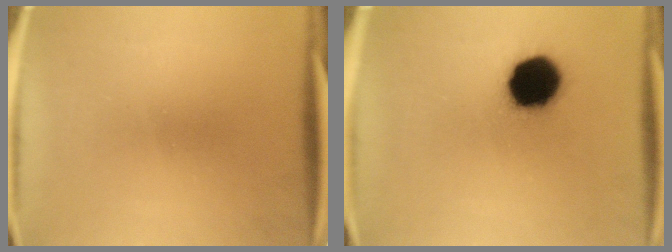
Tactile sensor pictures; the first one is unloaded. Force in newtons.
{"total": 16.2}